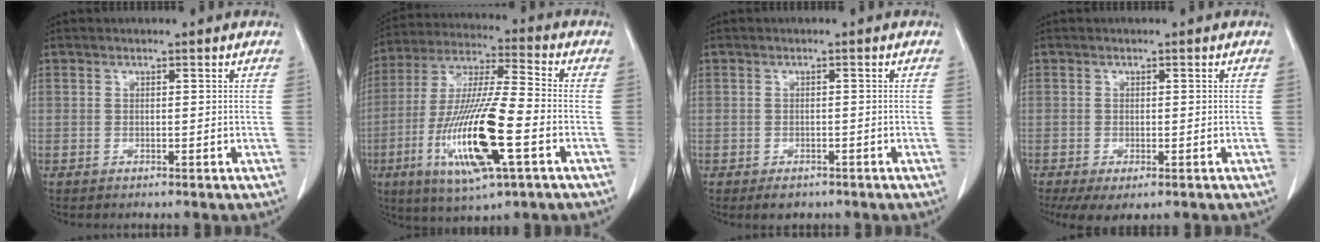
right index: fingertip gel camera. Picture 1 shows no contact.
{"total": 18.3, "force": [-5.6, 2.0, 17.3], "torque": [-0.355, -0.021, -0.099]}
{"total": 2.3, "force": [-1.6, 1.3, 1.0], "torque": [-0.013, 0.000, -0.013]}
{"total": 5.7, "force": [-3.5, 2.2, 3.9], "torque": [-0.067, -0.015, -0.054]}